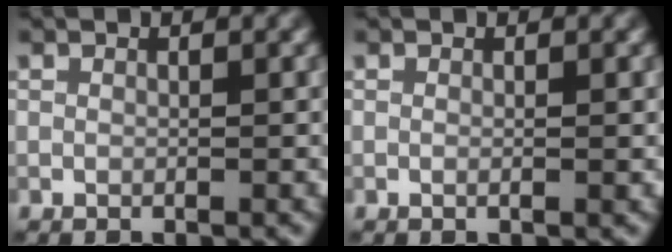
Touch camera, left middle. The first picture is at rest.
{"total": 0.5, "force": [-0.1, 0.0, 0.5], "torque": [-0.009, -0.002, -0.001]}